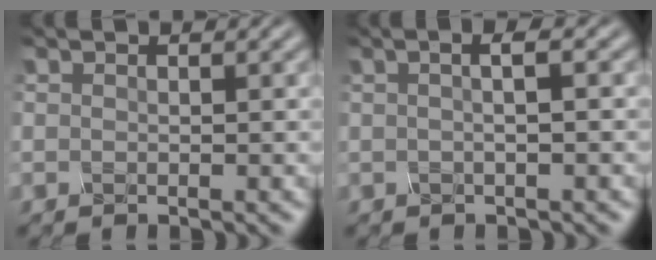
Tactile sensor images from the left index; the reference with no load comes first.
{"total": 3.0, "force": [0.6, 1.1, 2.7], "torque": [-0.022, 0.009, -0.011]}